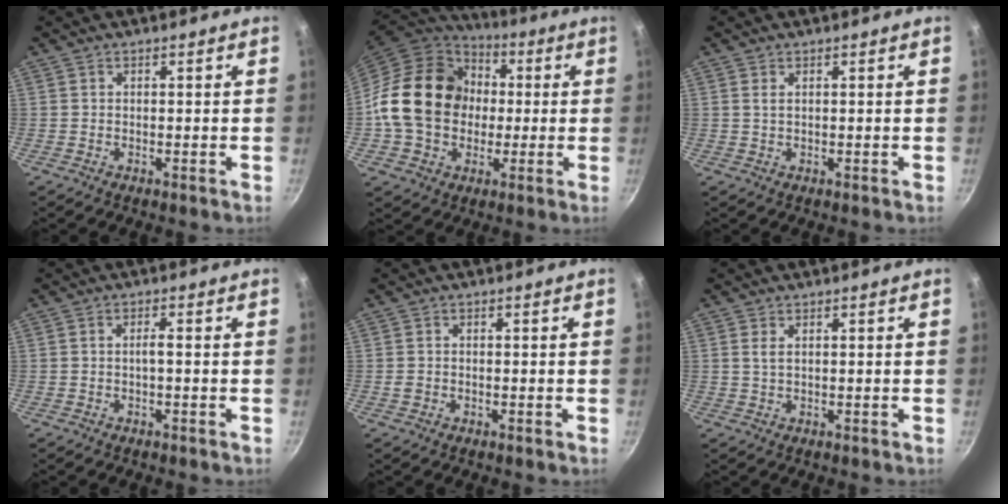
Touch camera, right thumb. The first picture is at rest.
{"total": 19.9, "force": [0.6, 16.1, 11.7], "torque": [-0.180, 0.031, 0.005]}
{"total": 0.9, "force": [0.3, 0.4, 0.7], "torque": [-0.013, 0.000, 0.006]}
{"total": 1.4, "force": [-0.4, 0.1, 1.3], "torque": [-0.033, 0.009, -0.007]}
{"total": 1.0, "force": [-0.4, 0.7, 0.6], "torque": [-0.014, 0.003, -0.008]}
{"total": 1.3, "force": [0.4, 0.6, 1.1], "torque": [-0.022, -0.002, 0.010]}